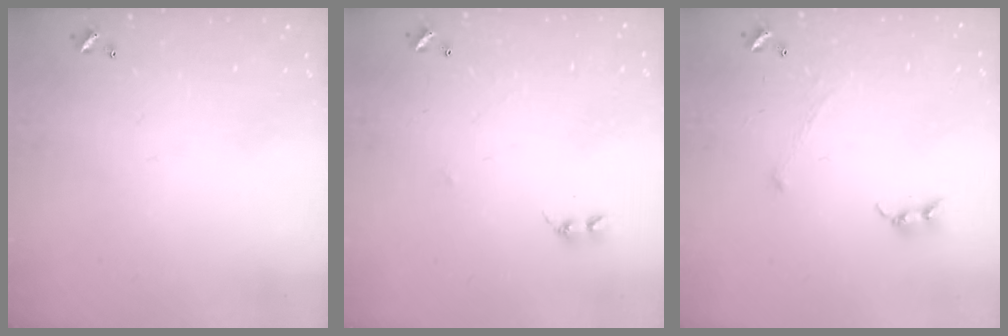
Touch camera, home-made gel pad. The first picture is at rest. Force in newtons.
{"total": 2.5, "press": 2.4, "slide": 0.4}
{"total": 0.6, "press": 0.6, "slide": 0.3}